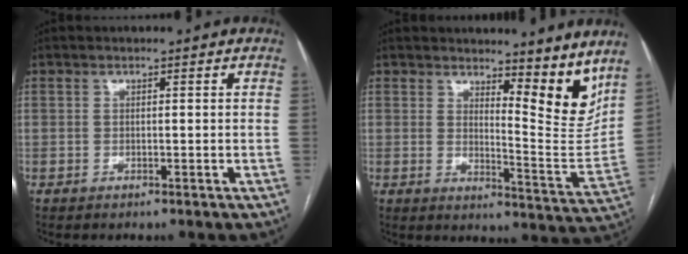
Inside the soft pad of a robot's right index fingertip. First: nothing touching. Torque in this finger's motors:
{"motor_torque": [0.03, 0.28, 0.09, 0.02]}